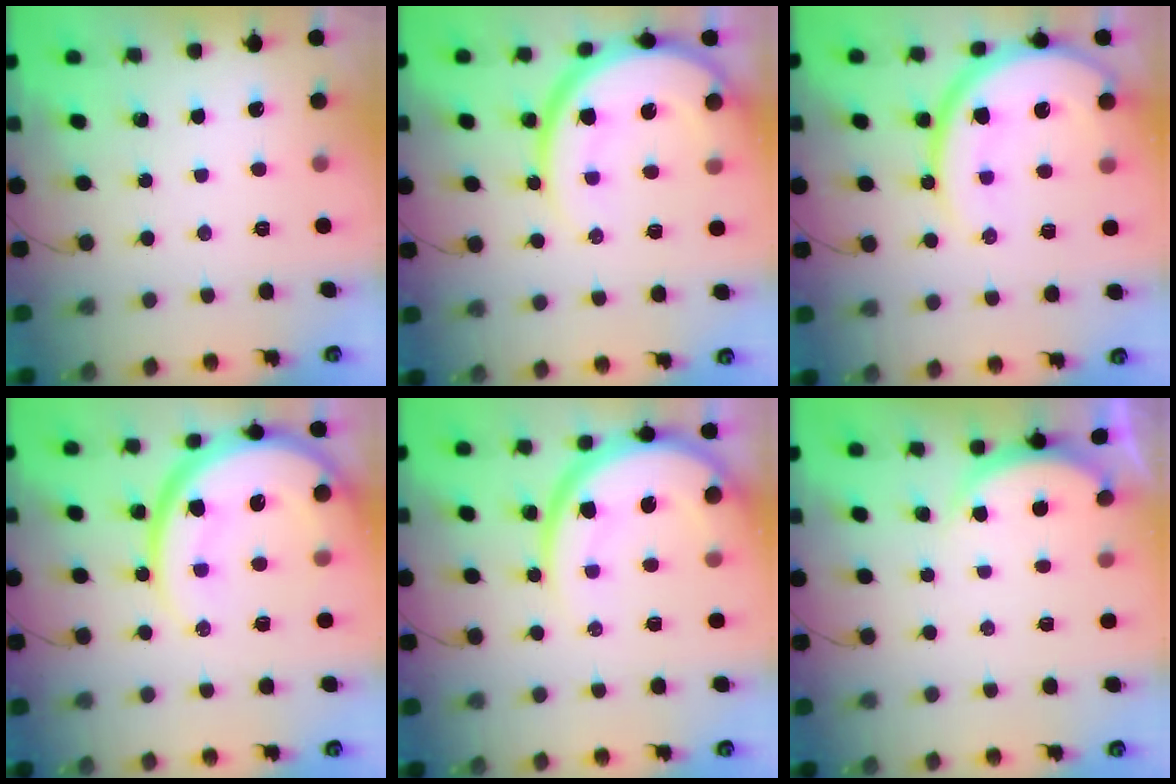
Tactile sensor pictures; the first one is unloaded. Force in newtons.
{"total": 16.4, "press": 16.4, "slide": 1.5}
{"total": 17.2, "press": 17.1, "slide": 1.8}
{"total": 20.9, "press": 20.8, "slide": 1.8}
{"total": 14.3, "press": 14.2, "slide": 1.3}
{"total": 2.1, "press": 2.0, "slide": 0.5}